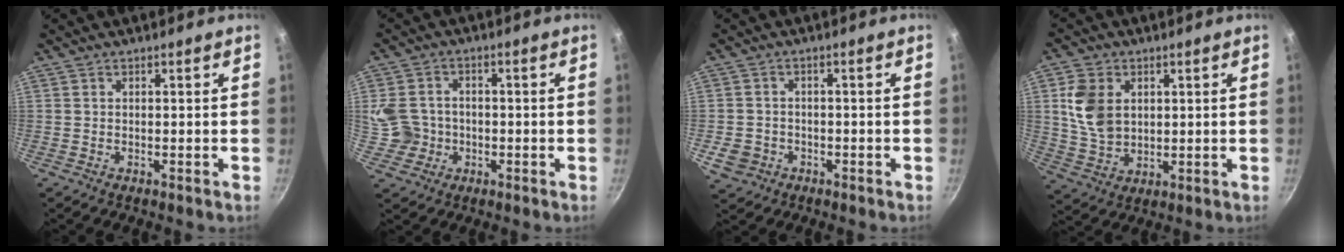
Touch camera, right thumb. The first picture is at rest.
{"total": 7.8, "force": [-0.7, 7.1, 3.1], "torque": [-0.043, 0.012, -0.011]}
{"total": 4.9, "force": [-1.7, 4.1, 1.9], "torque": [-0.034, 0.017, -0.024]}
{"total": 9.8, "force": [2.3, 7.2, 6.2], "torque": [-0.101, -0.016, 0.051]}